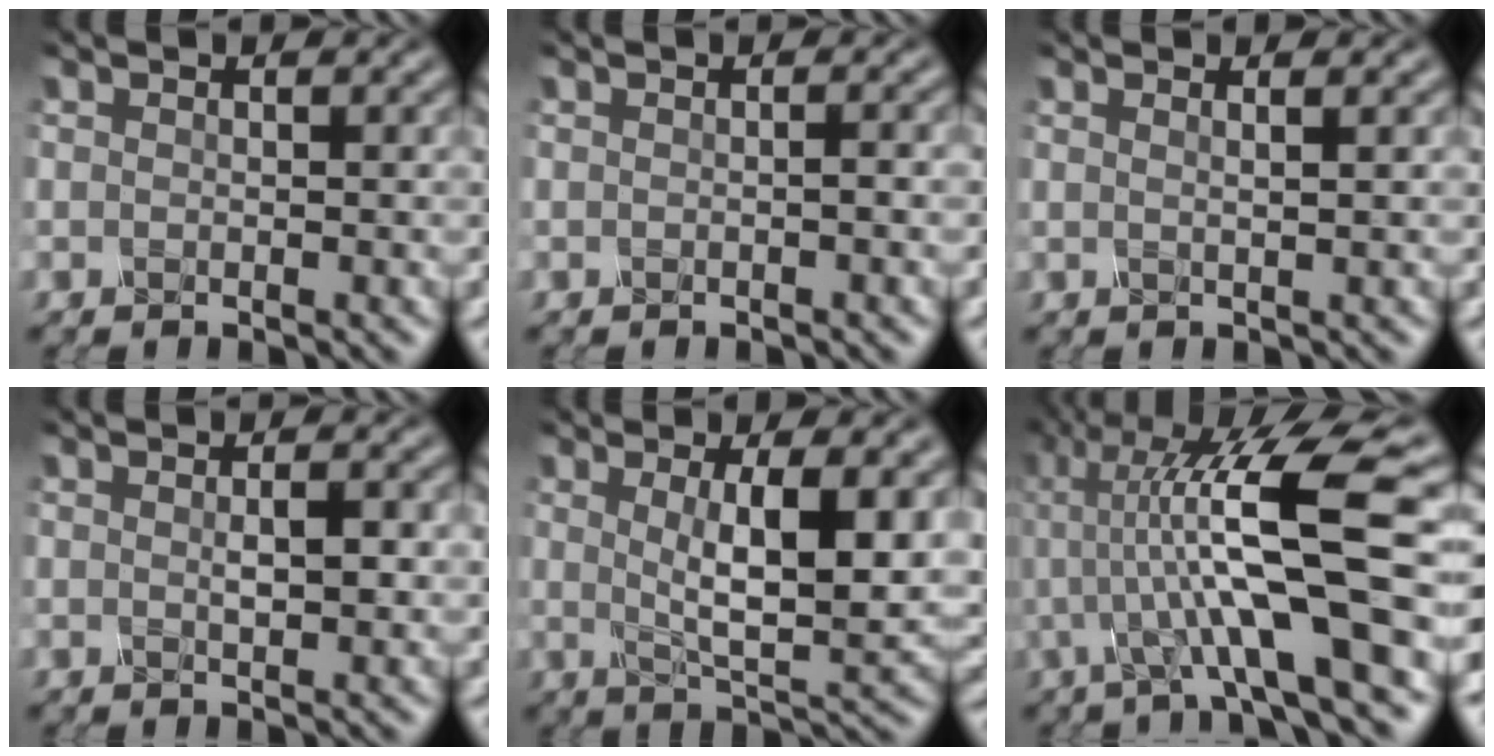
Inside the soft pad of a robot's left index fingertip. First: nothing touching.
{"total": 1.1, "force": [-0.2, 0.4, 1.0], "torque": [-0.008, -0.005, -0.007]}
{"total": 2.5, "force": [1.2, 1.1, 1.9], "torque": [-0.010, 0.015, -0.014]}
{"total": 1.7, "force": [0.1, 0.3, 1.7], "torque": [-0.032, 0.001, 0.005]}
{"total": 6.9, "force": [1.2, 1.6, 6.6], "torque": [-0.108, -0.010, 0.028]}
{"total": 12.1, "force": [-0.3, 1.7, 12.0], "torque": [-0.210, 0.022, -0.003]}